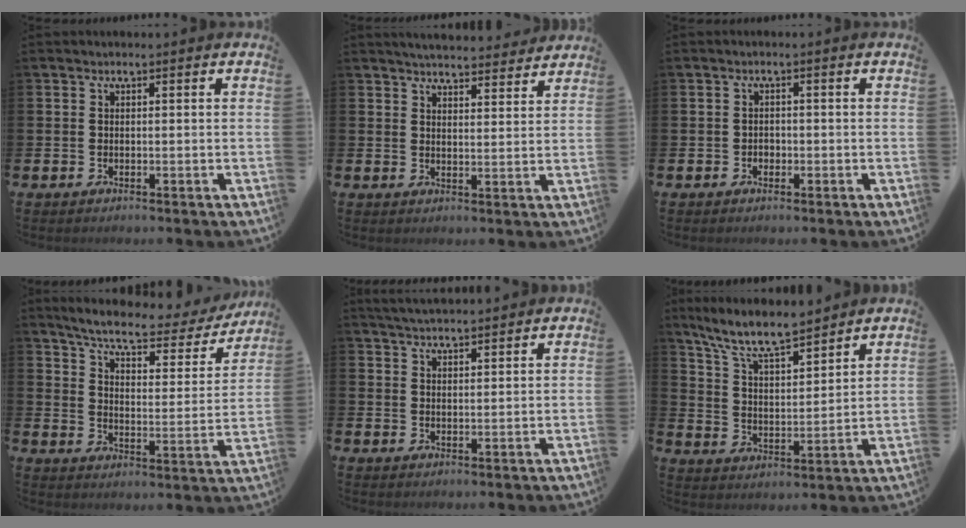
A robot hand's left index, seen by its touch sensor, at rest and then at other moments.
{"total": 4.8, "force": [4.7, 0.5, 0.5], "torque": [-0.017, -0.028, 0.084]}
{"total": 1.1, "force": [-0.4, 1.0, 0.3], "torque": [-0.004, 0.002, -0.010]}
{"total": 6.7, "force": [6.0, 1.2, 2.9], "torque": [-0.077, -0.041, 0.096]}
{"total": 3.7, "force": [3.6, 0.2, 0.5], "torque": [-0.013, -0.014, 0.066]}
{"total": 8.8, "force": [8.0, 1.5, 3.6], "torque": [-0.101, -0.042, 0.143]}